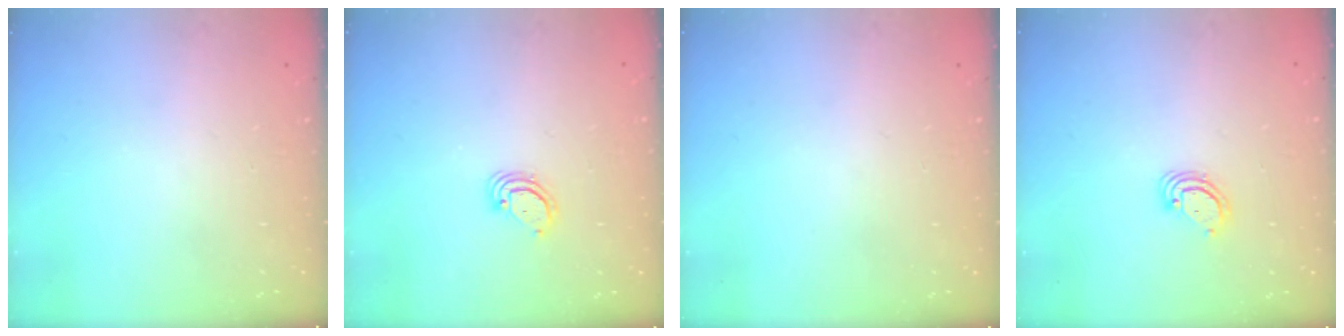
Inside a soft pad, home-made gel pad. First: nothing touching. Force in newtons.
{"total": 2.9, "press": 2.9, "slide": 0.2}
{"total": 0.0}
{"total": 3.2, "press": 3.2, "slide": 0.2}